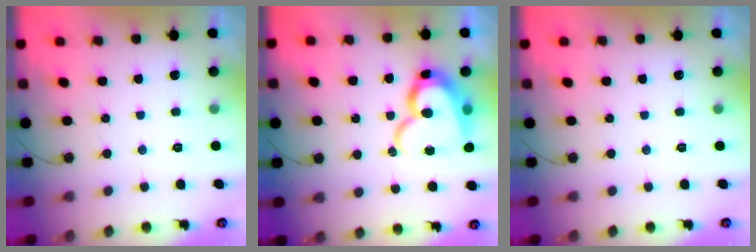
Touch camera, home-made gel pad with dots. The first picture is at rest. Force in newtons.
{"total": 16.1, "press": 16.0, "slide": 1.6}
{"total": 0.0}